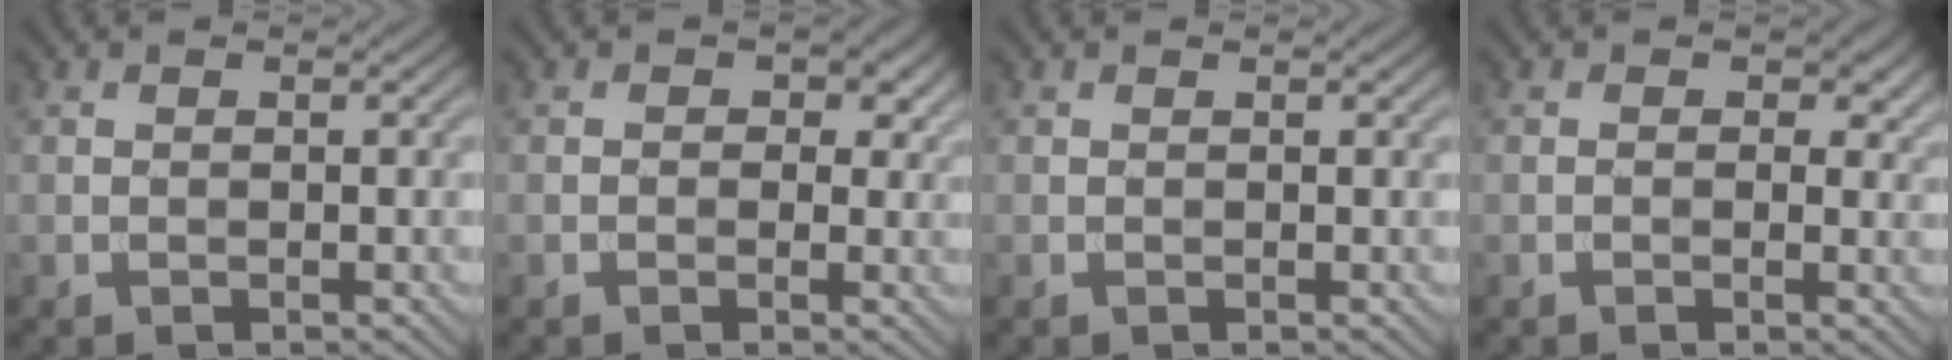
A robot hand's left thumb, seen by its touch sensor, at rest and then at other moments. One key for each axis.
{"total": 2.8, "fx": 0.8, "fy": 2.3, "fz": 1.5, "tx": -0.024, "ty": -0.007, "tz": 0.003}
{"total": 0.0}
{"total": 2.5, "fx": 0.5, "fy": 1.6, "fz": 1.8, "tx": -0.028, "ty": -0.006, "tz": 0.007}